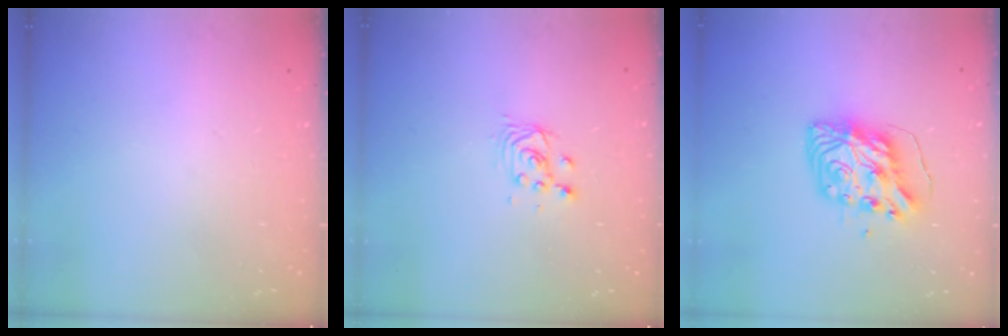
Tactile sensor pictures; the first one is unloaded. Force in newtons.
{"total": 3.1, "press": 3.1, "slide": 0.2}
{"total": 11.0, "press": 10.9, "slide": 1.6}